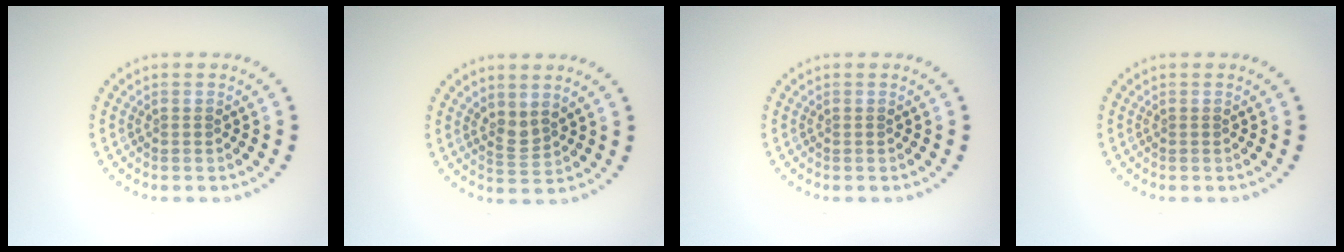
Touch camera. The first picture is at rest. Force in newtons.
{"total": 1.9, "press": 1.4, "slide": 1.2}
{"total": 0.0}
{"total": 0.0}